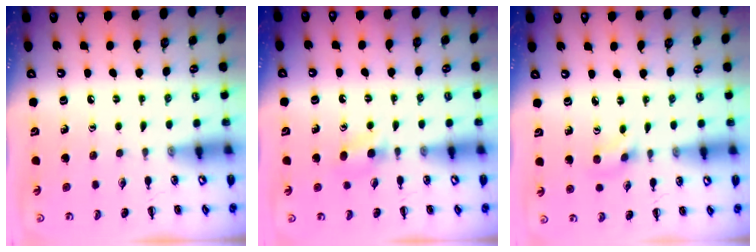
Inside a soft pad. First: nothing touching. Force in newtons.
{"total": 3.3, "press": 3.0, "slide": 1.3}
{"total": 2.3, "press": 2.1, "slide": 0.9}